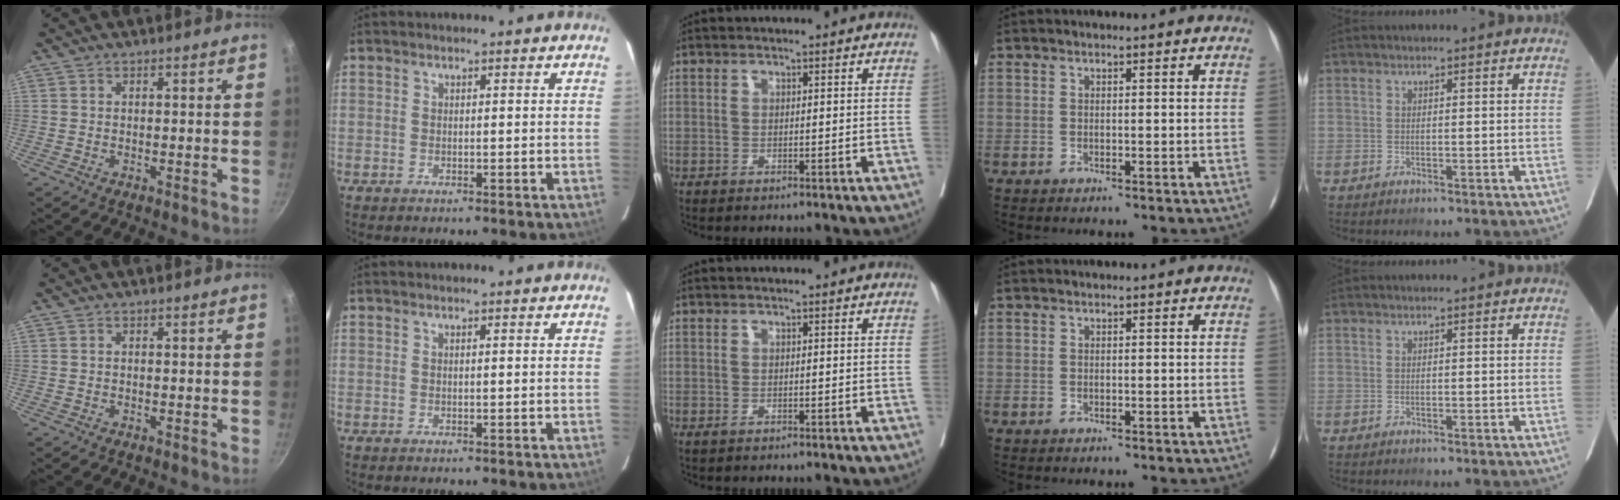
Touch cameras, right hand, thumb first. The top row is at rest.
{}